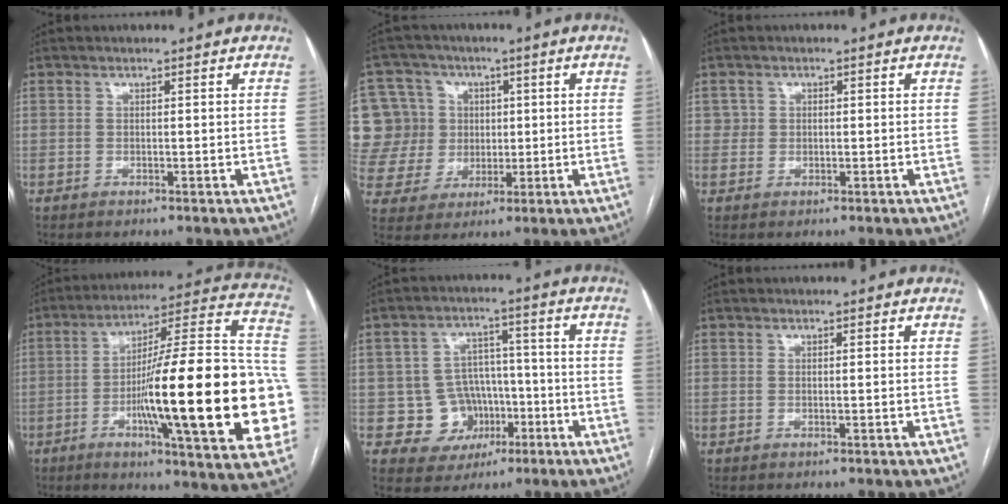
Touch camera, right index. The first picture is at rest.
{"total": 12.5, "force": [2.6, 11.8, 3.0], "torque": [-0.094, 0.049, 0.063]}
{"total": 1.6, "force": [0.4, 1.6, -0.1], "torque": [0.015, 0.004, 0.001]}
{"total": 30.6, "force": [-5.8, 3.3, 29.9], "torque": [-0.360, 0.005, -0.091]}
{"total": 8.3, "force": [-2.4, 7.8, 1.7], "torque": [-0.018, 0.027, -0.029]}
{"total": 0.0}